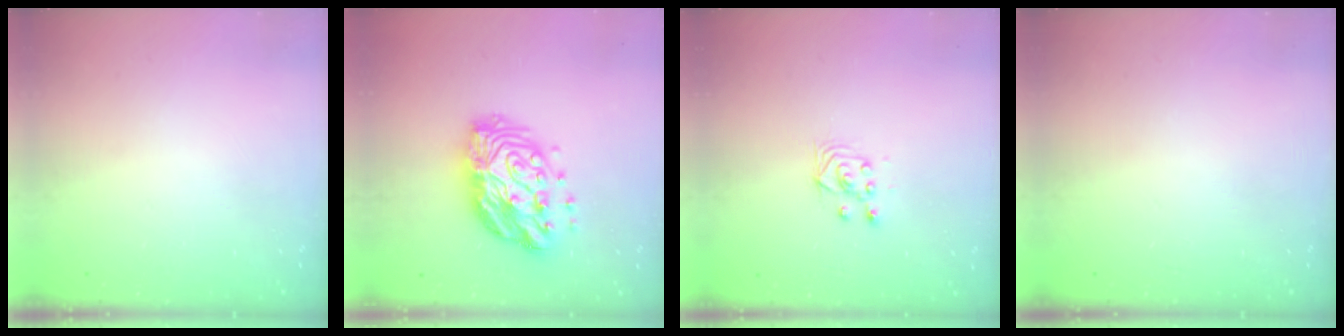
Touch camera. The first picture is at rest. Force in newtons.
{"total": 16.6, "press": 16.5, "slide": 1.5}
{"total": 3.5, "press": 3.2, "slide": 1.3}
{"total": 0.0}